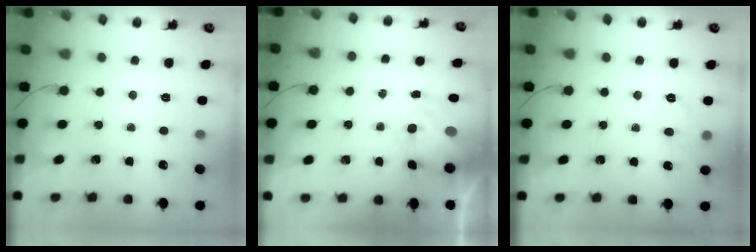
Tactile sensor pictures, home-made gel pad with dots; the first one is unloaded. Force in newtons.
{"total": 5.7, "press": 5.6, "slide": 0.9}
{"total": 6.8, "press": 6.6, "slide": 1.2}